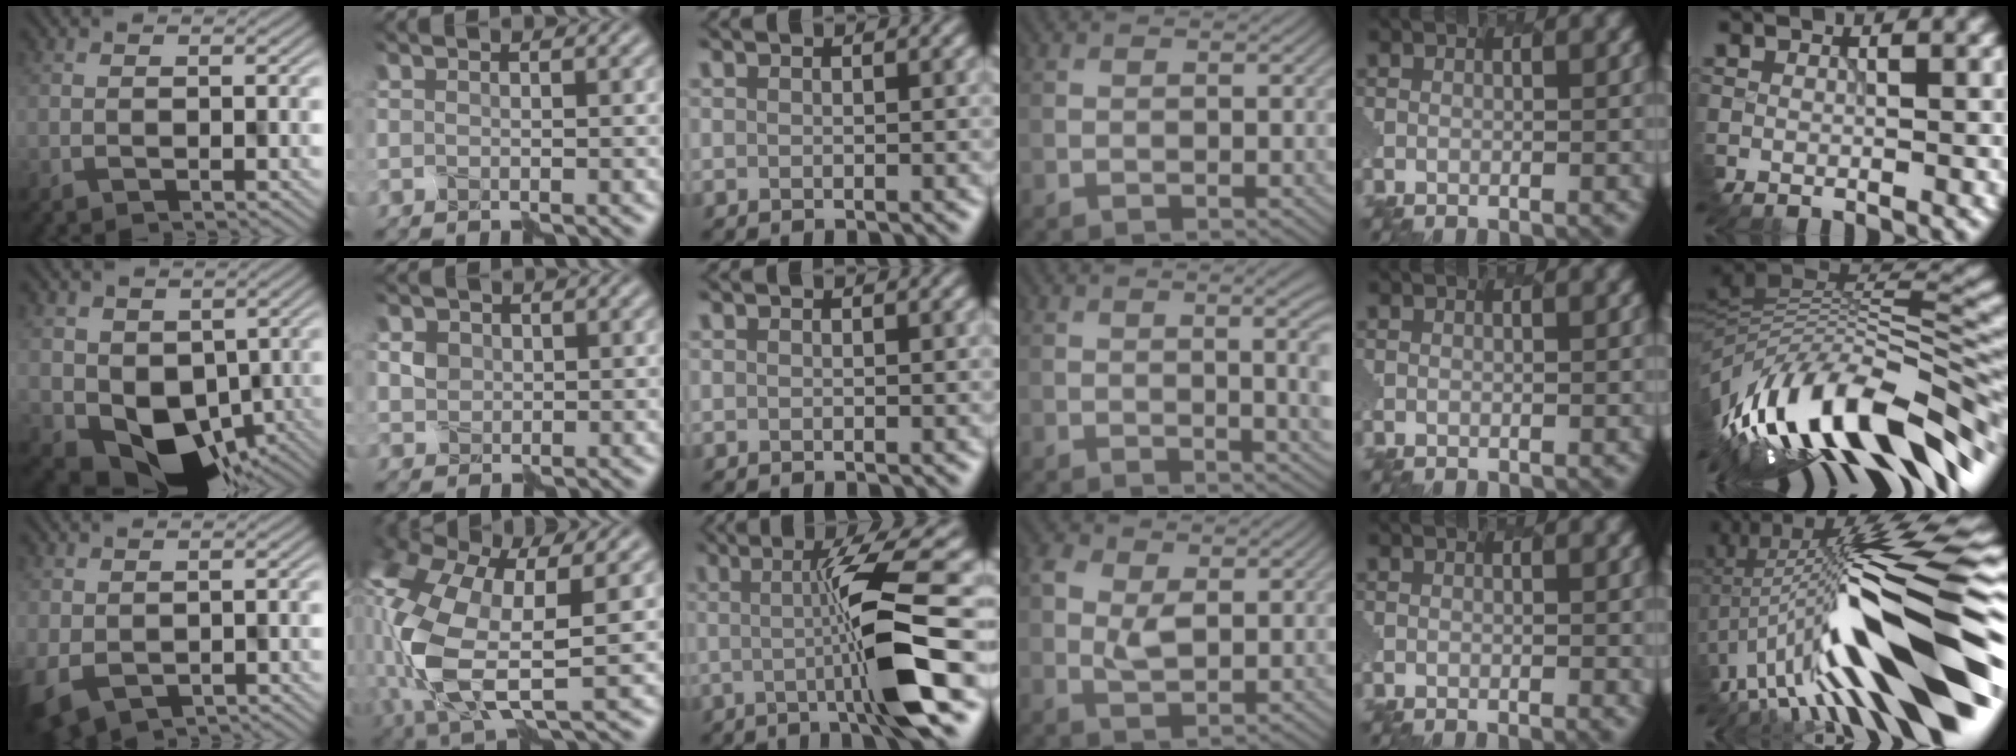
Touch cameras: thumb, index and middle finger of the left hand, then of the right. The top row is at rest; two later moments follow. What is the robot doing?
{"motion": "disassemble", "object": "hinged jar"}